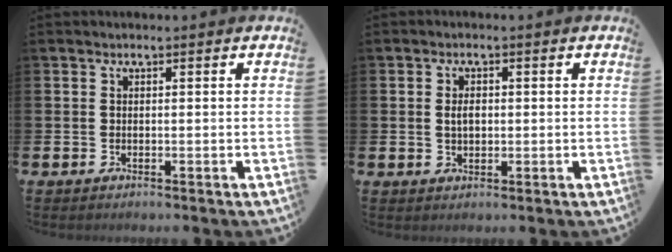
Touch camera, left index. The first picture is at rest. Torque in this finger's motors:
{"motor_torque": [0.14, -0.06, 0.03, 0.07]}